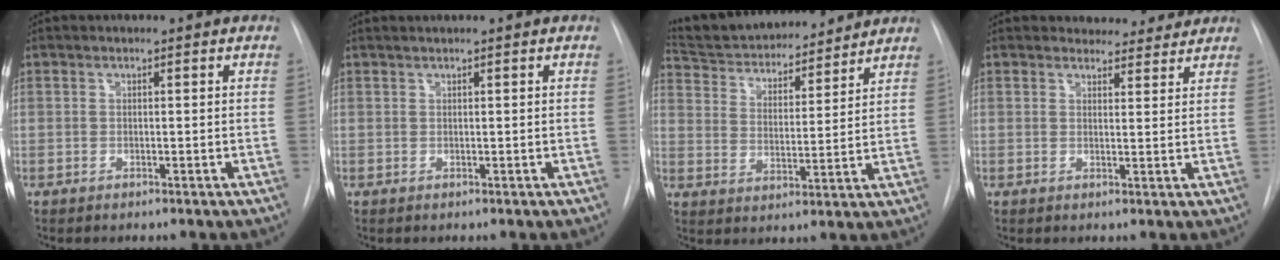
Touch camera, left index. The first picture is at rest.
{"total": 1.1, "force": [1.0, -0.3, 0.4], "torque": [-0.008, 0.009, 0.023]}
{"total": 17.6, "force": [16.2, 4.1, 5.3], "torque": [-0.093, 0.012, 0.258]}
{"total": 5.8, "force": [5.4, 2.0, 0.3], "torque": [0.006, -0.002, 0.060]}